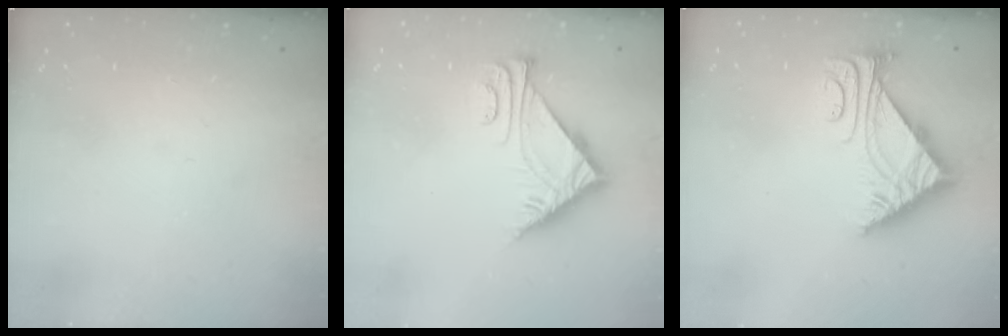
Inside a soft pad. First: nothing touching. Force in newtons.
{"total": 6.0, "press": 6.0, "slide": 0.2}
{"total": 5.6, "press": 5.5, "slide": 0.8}